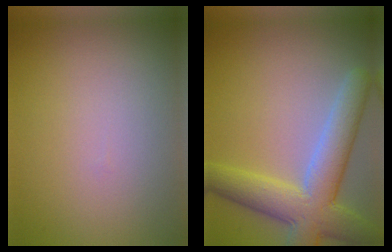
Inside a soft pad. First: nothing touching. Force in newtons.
{"total": 7.6, "press": 7.6, "slide": 0.5}